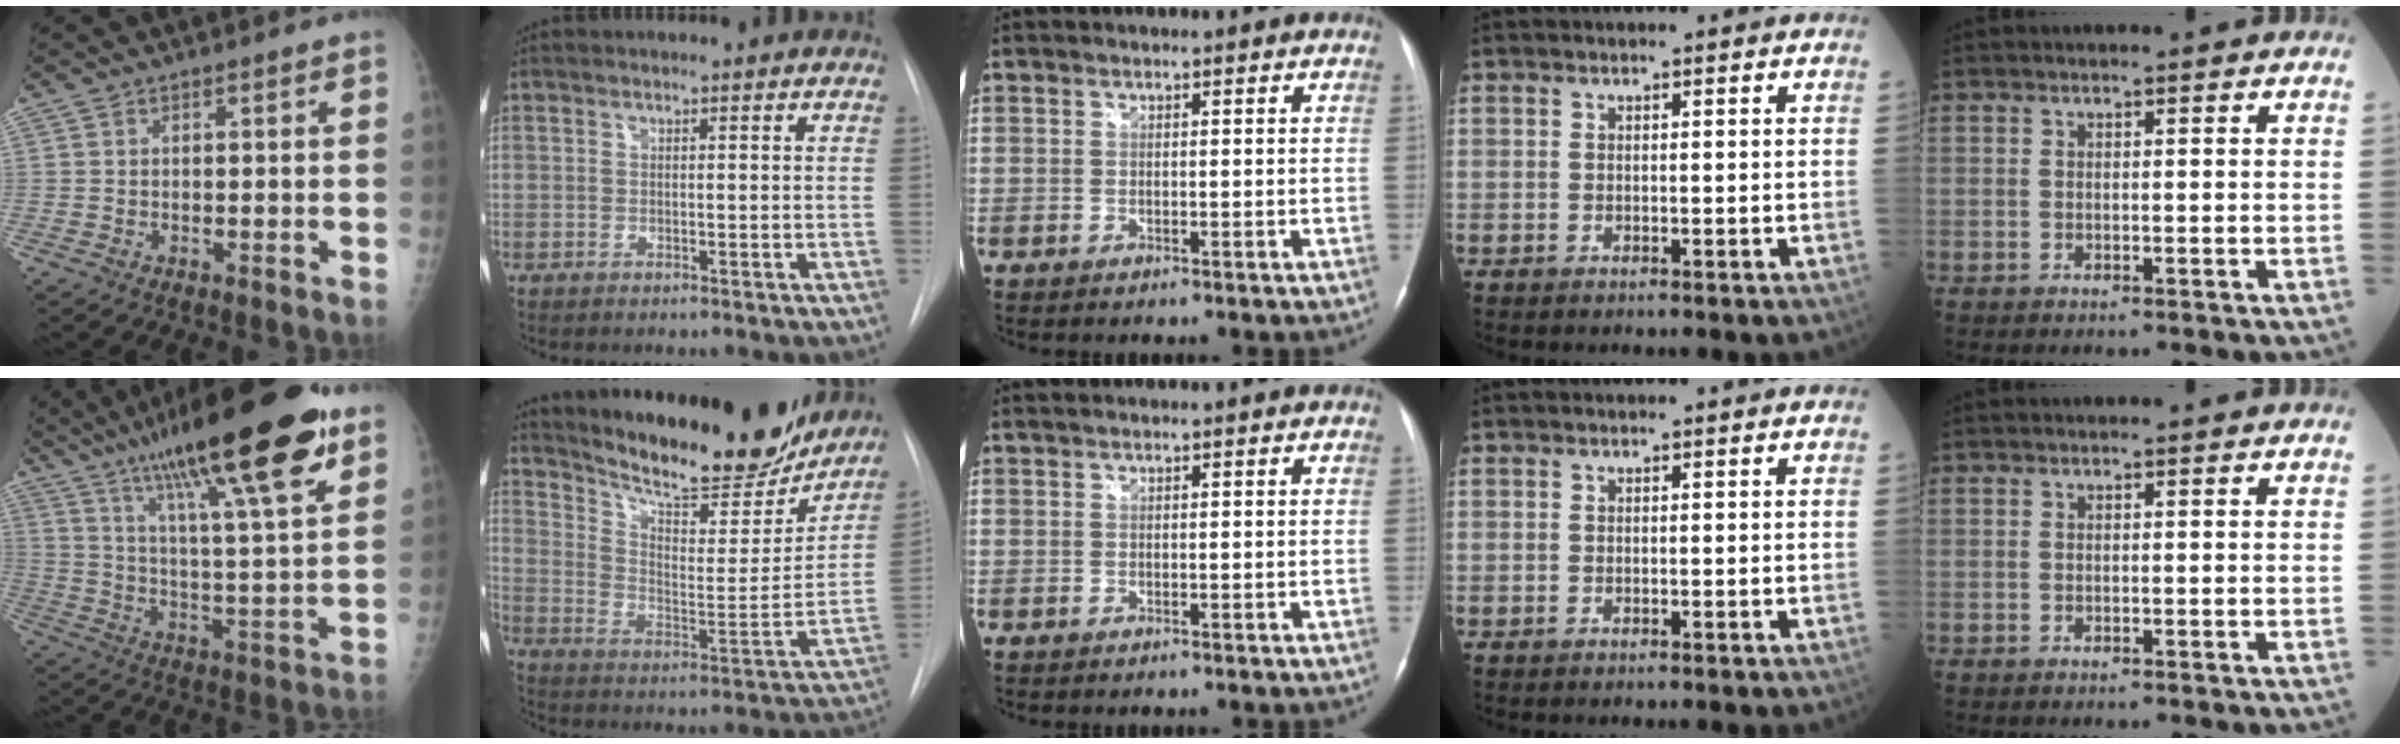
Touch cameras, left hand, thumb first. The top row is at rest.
{"thumb": {"total": 25.9, "force": [15.9, 4.6, 20.0], "torque": [-0.317, -0.039, 0.254]}, "index": {"total": 21.7, "force": [19.2, 4.2, 9.2], "torque": [-0.148, -0.041, 0.275]}}